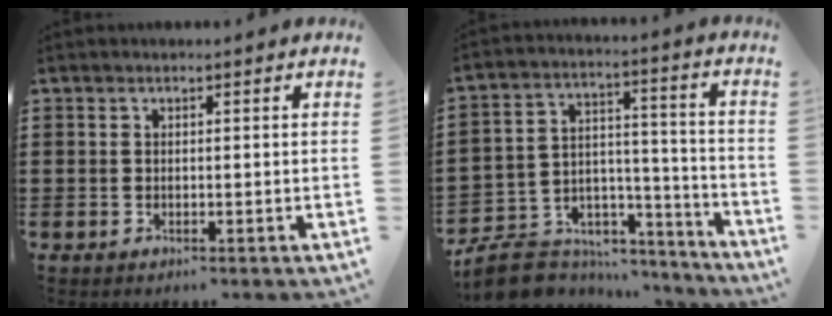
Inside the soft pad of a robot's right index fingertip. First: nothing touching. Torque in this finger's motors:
{"motor_torque": [-2.14, 0.00, -1.05, -0.21]}